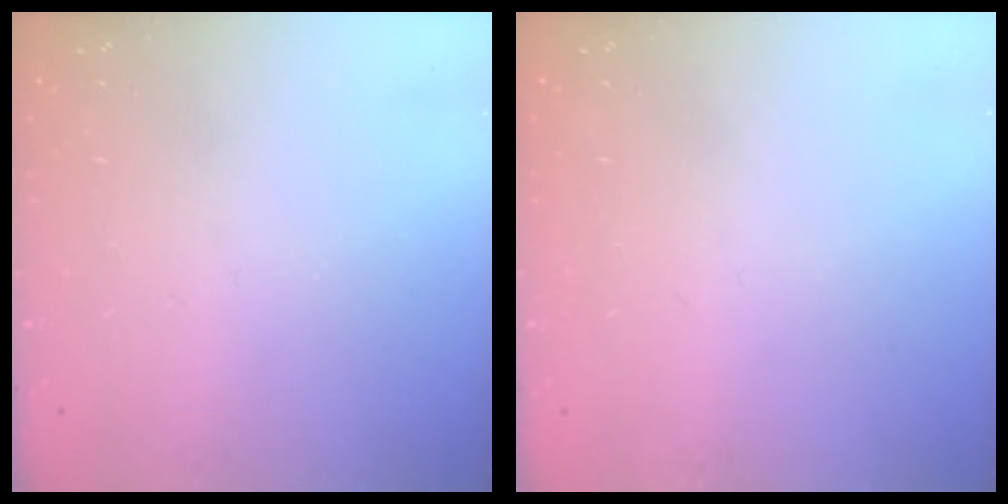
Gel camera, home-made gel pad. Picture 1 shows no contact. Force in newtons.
{"total": 0.7, "press": 0.6, "slide": 0.1}